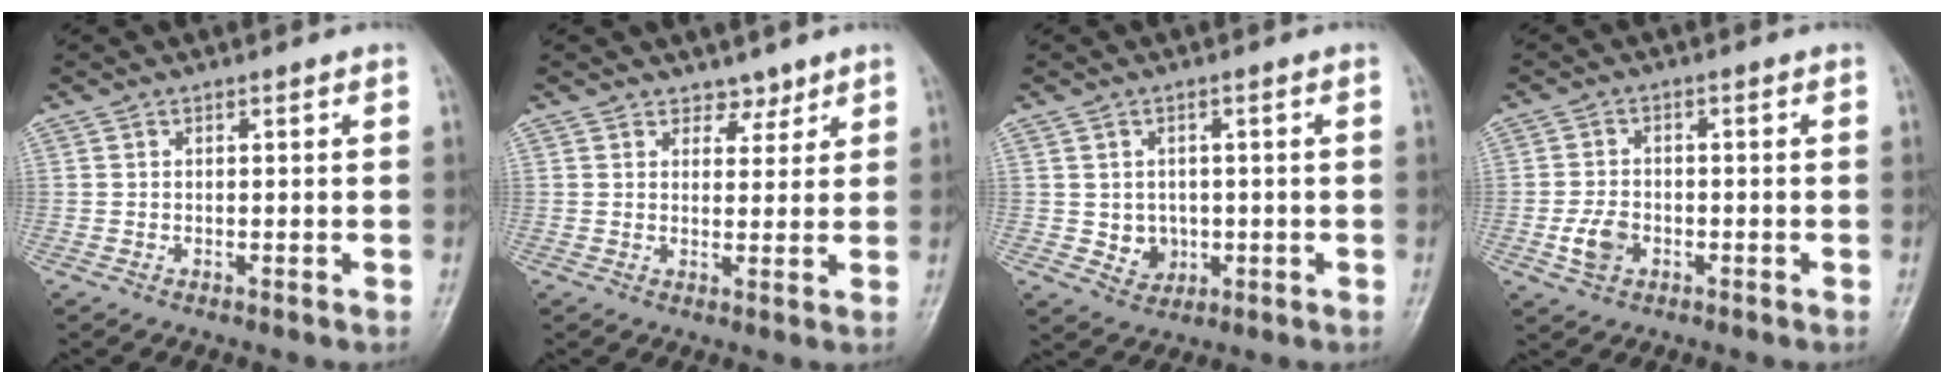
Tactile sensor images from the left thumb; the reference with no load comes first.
{"total": 3.0, "force": [2.4, 1.7, 0.6], "torque": [0.016, -0.015, 0.032]}
{"total": 4.5, "force": [-0.3, 4.0, 2.0], "torque": [-0.011, 0.002, 0.005]}
{"total": 4.8, "force": [-1.6, 3.4, 2.9], "torque": [-0.052, 0.009, -0.031]}